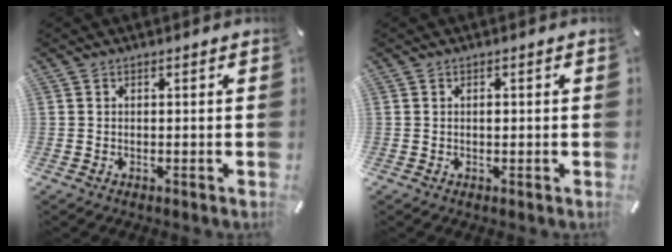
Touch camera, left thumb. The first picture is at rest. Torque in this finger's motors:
{"motor_torque": [0.27, 0.48, 0.38, -0.11, 0.00]}